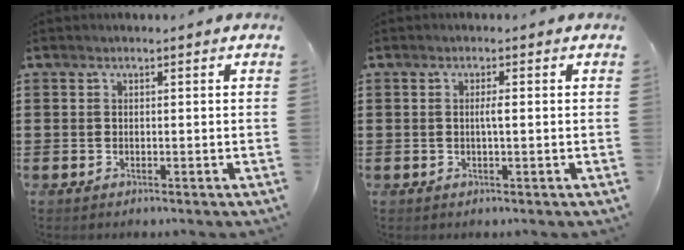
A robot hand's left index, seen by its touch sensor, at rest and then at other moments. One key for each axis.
{"total": 1.5, "fx": 0.1, "fy": -0.1, "fz": 1.5, "tx": -0.030, "ty": -0.003, "tz": 0.002}